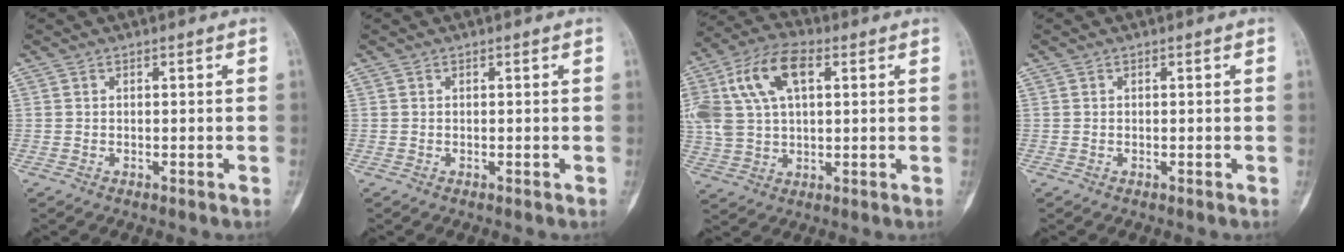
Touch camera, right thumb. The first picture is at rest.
{"total": 0.0}
{"total": 15.8, "force": [4.7, 9.0, 12.1], "torque": [-0.247, 0.020, 0.085]}
{"total": 0.0}